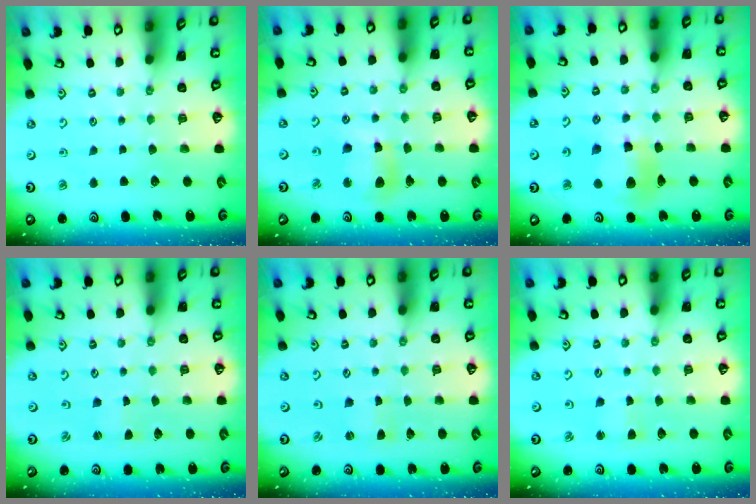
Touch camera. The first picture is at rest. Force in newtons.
{"total": 10.5, "press": 10.5, "slide": 1.3}
{"total": 11.2, "press": 11.1, "slide": 1.5}
{"total": 0.0}
{"total": 1.0, "press": 1.0, "slide": 0.3}
{"total": 2.5, "press": 2.5, "slide": 0.4}